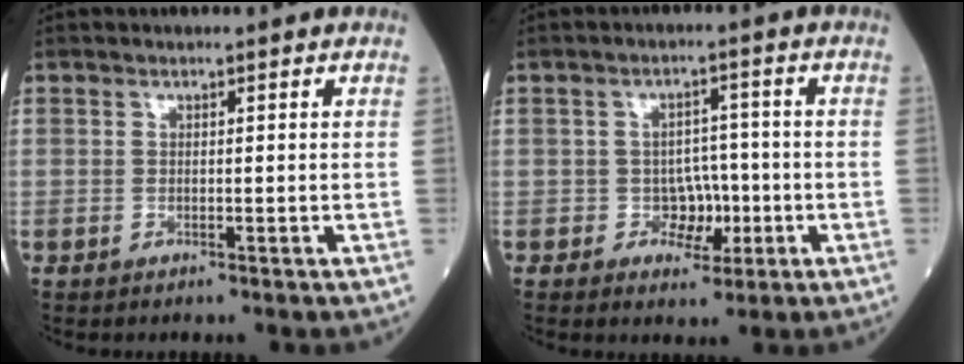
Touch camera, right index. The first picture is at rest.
{"total": 4.3, "force": [-1.3, 3.5, 2.1], "torque": [-0.020, 0.010, -0.017]}